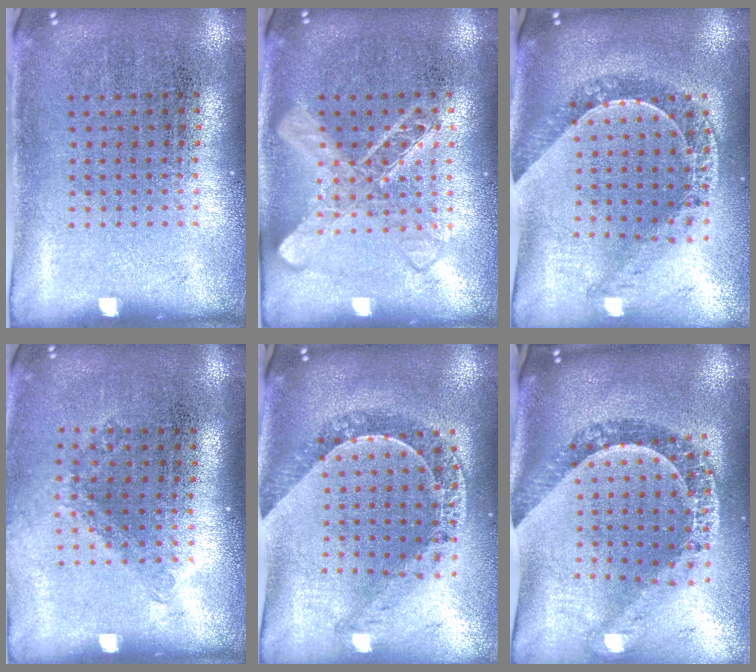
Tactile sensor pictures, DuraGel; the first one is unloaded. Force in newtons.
{"total": 2.9, "press": 2.9, "slide": 0.5}
{"total": 1.0, "press": 1.0, "slide": 0.2}
{"total": 1.2, "press": 0.9, "slide": 0.8}
{"total": 1.2, "press": 1.2, "slide": 0.2}
{"total": 1.7, "press": 1.5, "slide": 0.9}